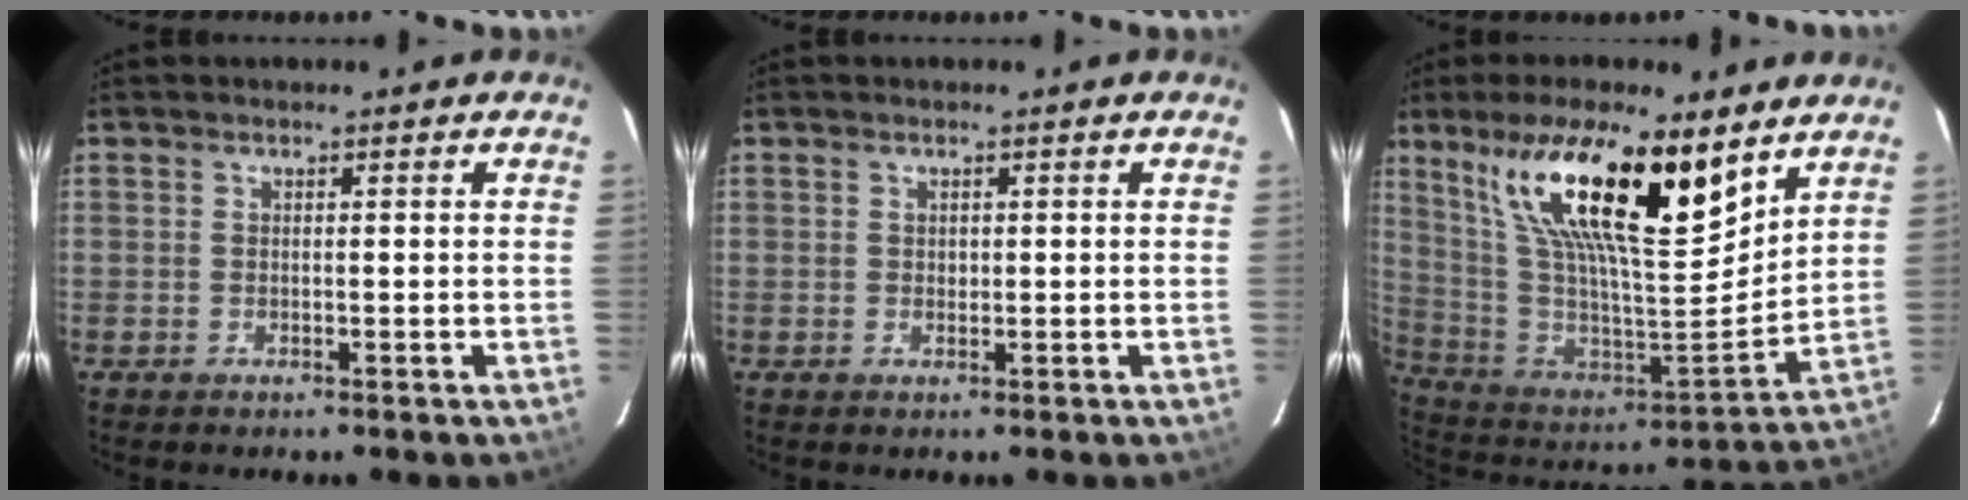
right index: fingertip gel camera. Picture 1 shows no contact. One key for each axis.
{"total": 0.7, "fx": 0.3, "fy": 0.6, "fz": 0.1, "tx": -0.001, "ty": 0.003, "tz": 0.005}
{"total": 23.8, "fx": 14.0, "fy": 6.8, "fz": 18.1, "tx": -0.324, "ty": 0.021, "tz": 0.260}